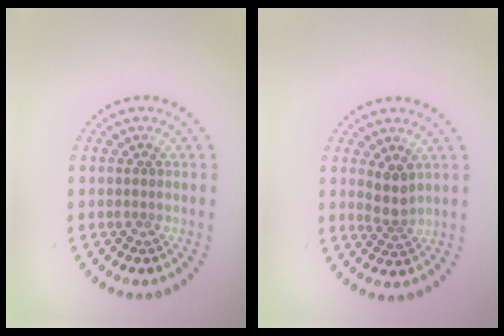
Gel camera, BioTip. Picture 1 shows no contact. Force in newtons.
{"total": 1.8, "press": 1.5, "slide": 1.1}